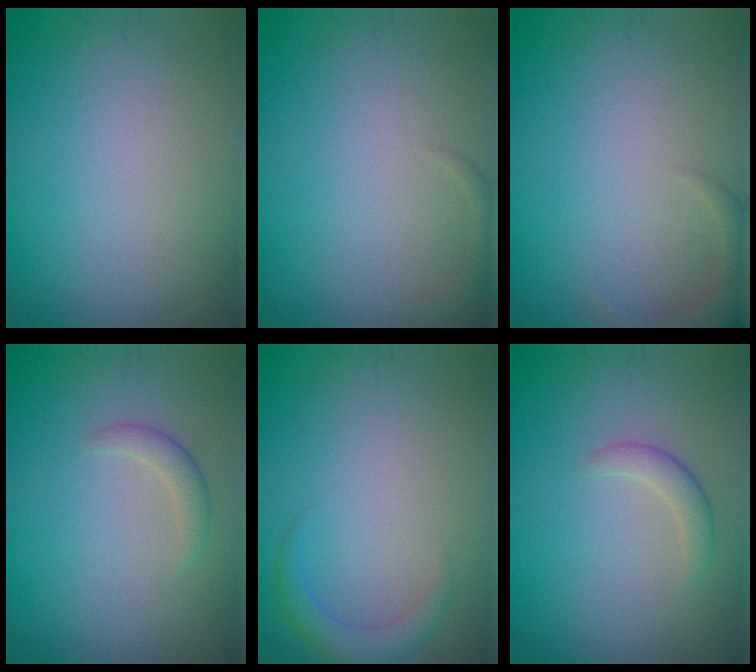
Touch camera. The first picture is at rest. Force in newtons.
{"total": 1.0, "press": 1.0, "slide": 0.1}
{"total": 2.6, "press": 2.6, "slide": 0.3}
{"total": 1.4, "press": 1.4, "slide": 0.1}
{"total": 2.1, "press": 2.1, "slide": 0.2}
{"total": 1.6, "press": 1.6, "slide": 0.1}